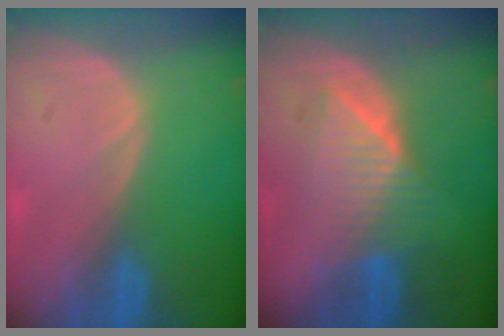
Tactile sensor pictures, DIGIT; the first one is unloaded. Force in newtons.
{"total": 6.3, "press": 6.2, "slide": 1.0}